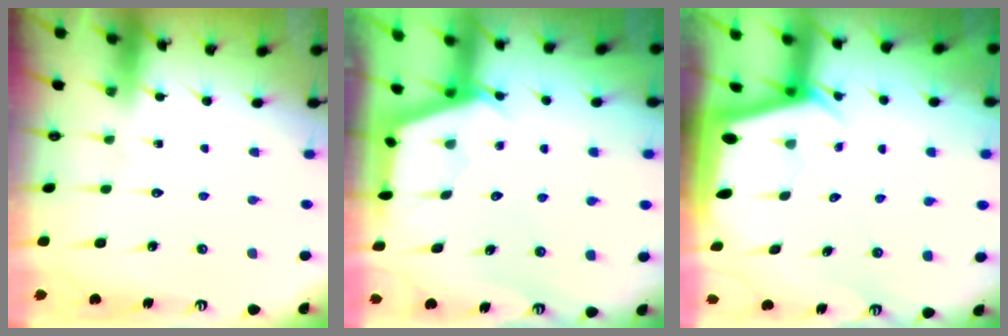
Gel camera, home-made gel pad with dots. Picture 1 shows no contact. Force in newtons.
{"total": 2.4, "press": 2.4, "slide": 0.3}
{"total": 2.1, "press": 2.1, "slide": 0.2}